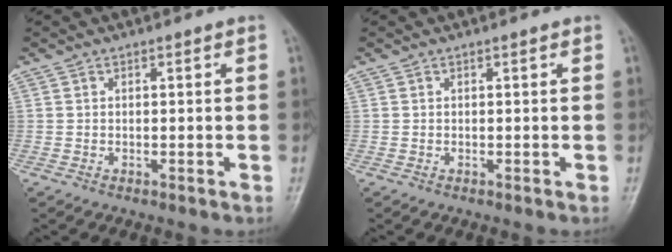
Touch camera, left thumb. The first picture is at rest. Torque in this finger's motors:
{"motor_torque": [0.00, 0.00, -0.03, 0.01, 0.00]}